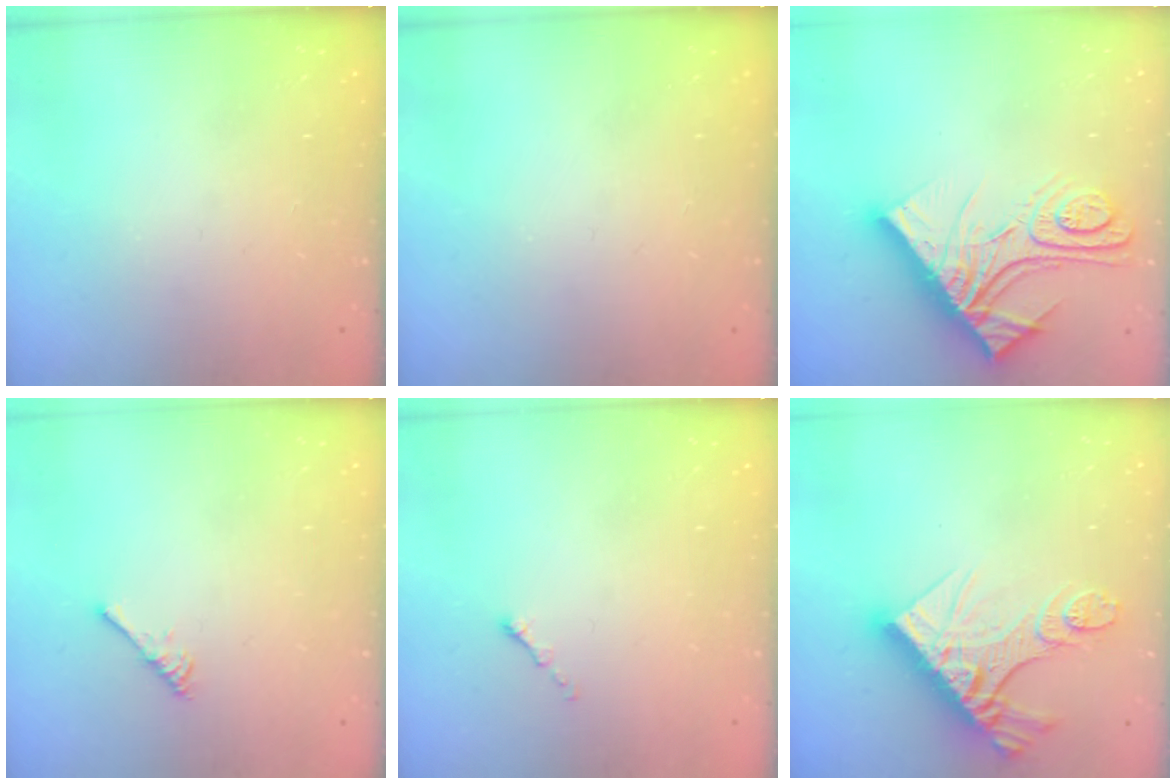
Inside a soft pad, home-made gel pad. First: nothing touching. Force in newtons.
{"total": 0.0}
{"total": 21.6, "press": 21.5, "slide": 2.3}
{"total": 2.9, "press": 2.9, "slide": 0.5}
{"total": 0.0}
{"total": 18.6, "press": 18.5, "slide": 2.1}